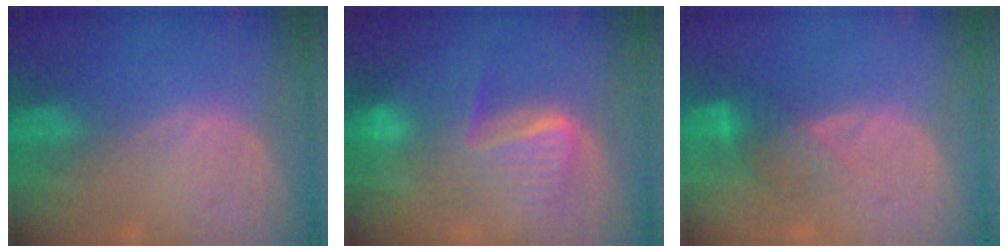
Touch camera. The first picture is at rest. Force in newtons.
{"total": 8.5, "press": 8.4, "slide": 0.9}
{"total": 4.2, "press": 3.7, "slide": 1.9}